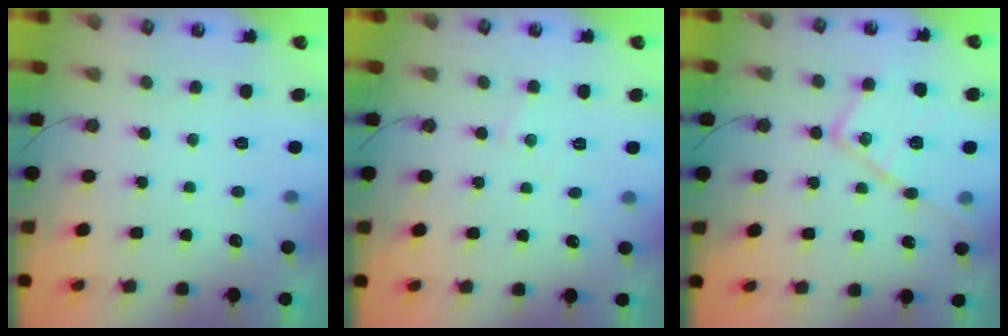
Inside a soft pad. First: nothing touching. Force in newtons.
{"total": 4.6, "press": 4.5, "slide": 0.8}
{"total": 17.2, "press": 17.2, "slide": 1.2}